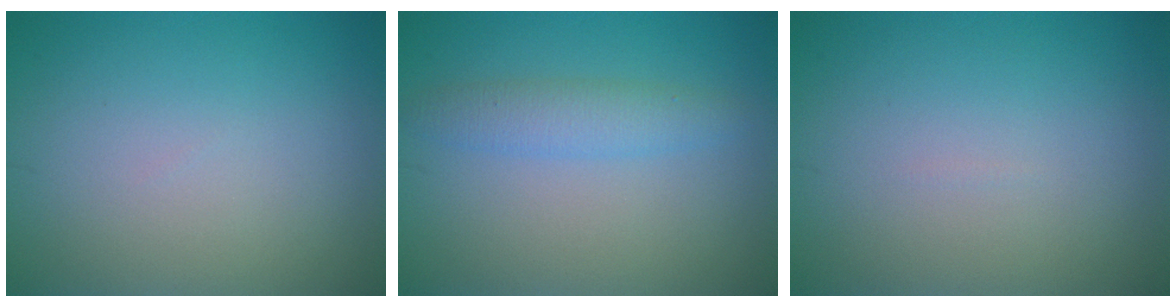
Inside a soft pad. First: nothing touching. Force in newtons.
{"total": 2.5, "press": 2.5, "slide": 0.2}
{"total": 0.0}